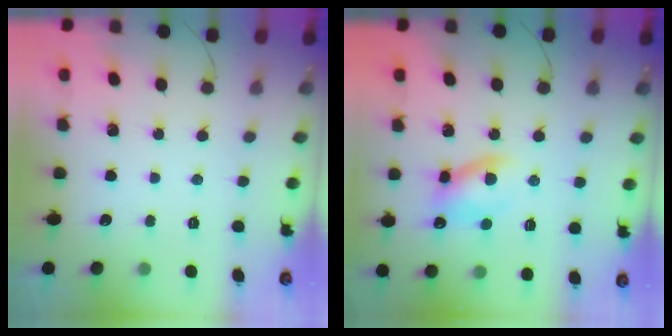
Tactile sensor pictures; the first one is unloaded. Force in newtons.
{"total": 9.3, "press": 9.2, "slide": 1.6}